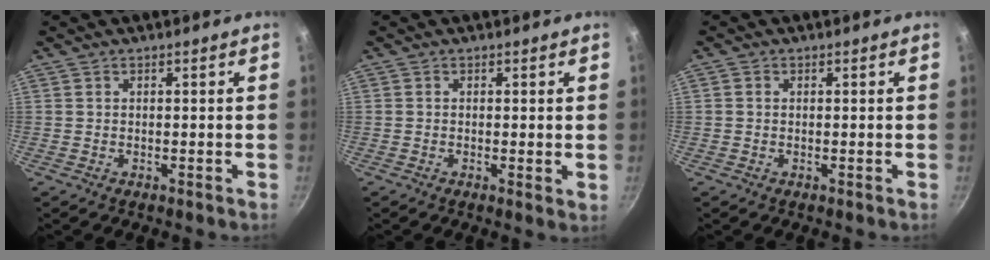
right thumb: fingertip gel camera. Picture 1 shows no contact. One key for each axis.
{"total": 1.4, "fx": 0.1, "fy": 0.4, "fz": 1.4, "tx": -0.021, "ty": -0.006, "tz": -0.002}
{"total": 0.7, "fx": 0.0, "fy": 0.6, "fz": 0.3, "tx": -0.005, "ty": 0.004, "tz": -0.001}